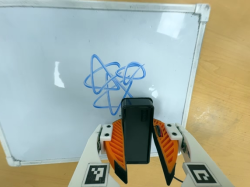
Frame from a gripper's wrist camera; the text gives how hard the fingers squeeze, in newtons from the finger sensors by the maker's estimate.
{"total": 6.0, "left": 5.1, "right": 6.9}